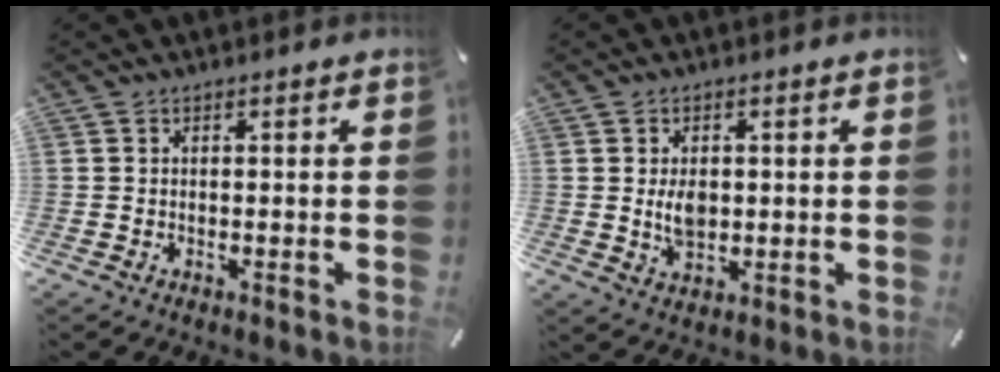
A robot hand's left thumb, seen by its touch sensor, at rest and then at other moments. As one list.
[{"total": 4.8, "force": [0.6, 3.3, 3.4], "torque": [-0.052, -0.006, 0.004]}]